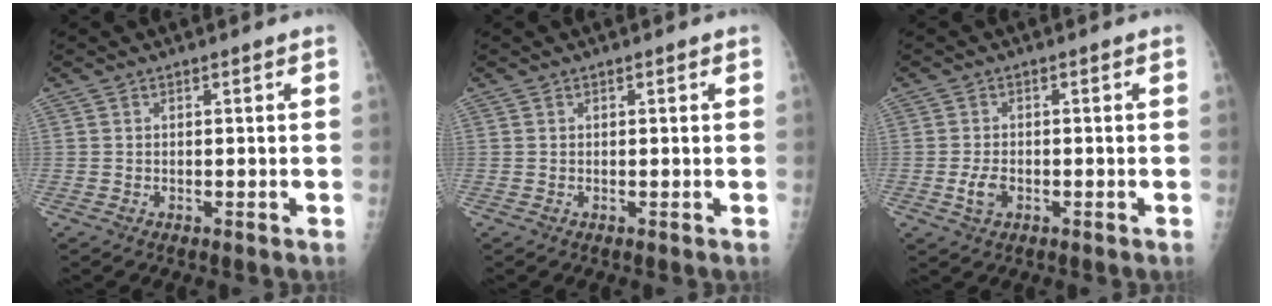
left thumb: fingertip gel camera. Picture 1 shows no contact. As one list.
[{"total": 0.6, "force": [0.3, 0.3, 0.4], "torque": [-0.003, 0.000, 0.002]}, {"total": 3.2, "force": [-1.0, 2.0, 2.3], "torque": [-0.044, 0.005, -0.018]}]